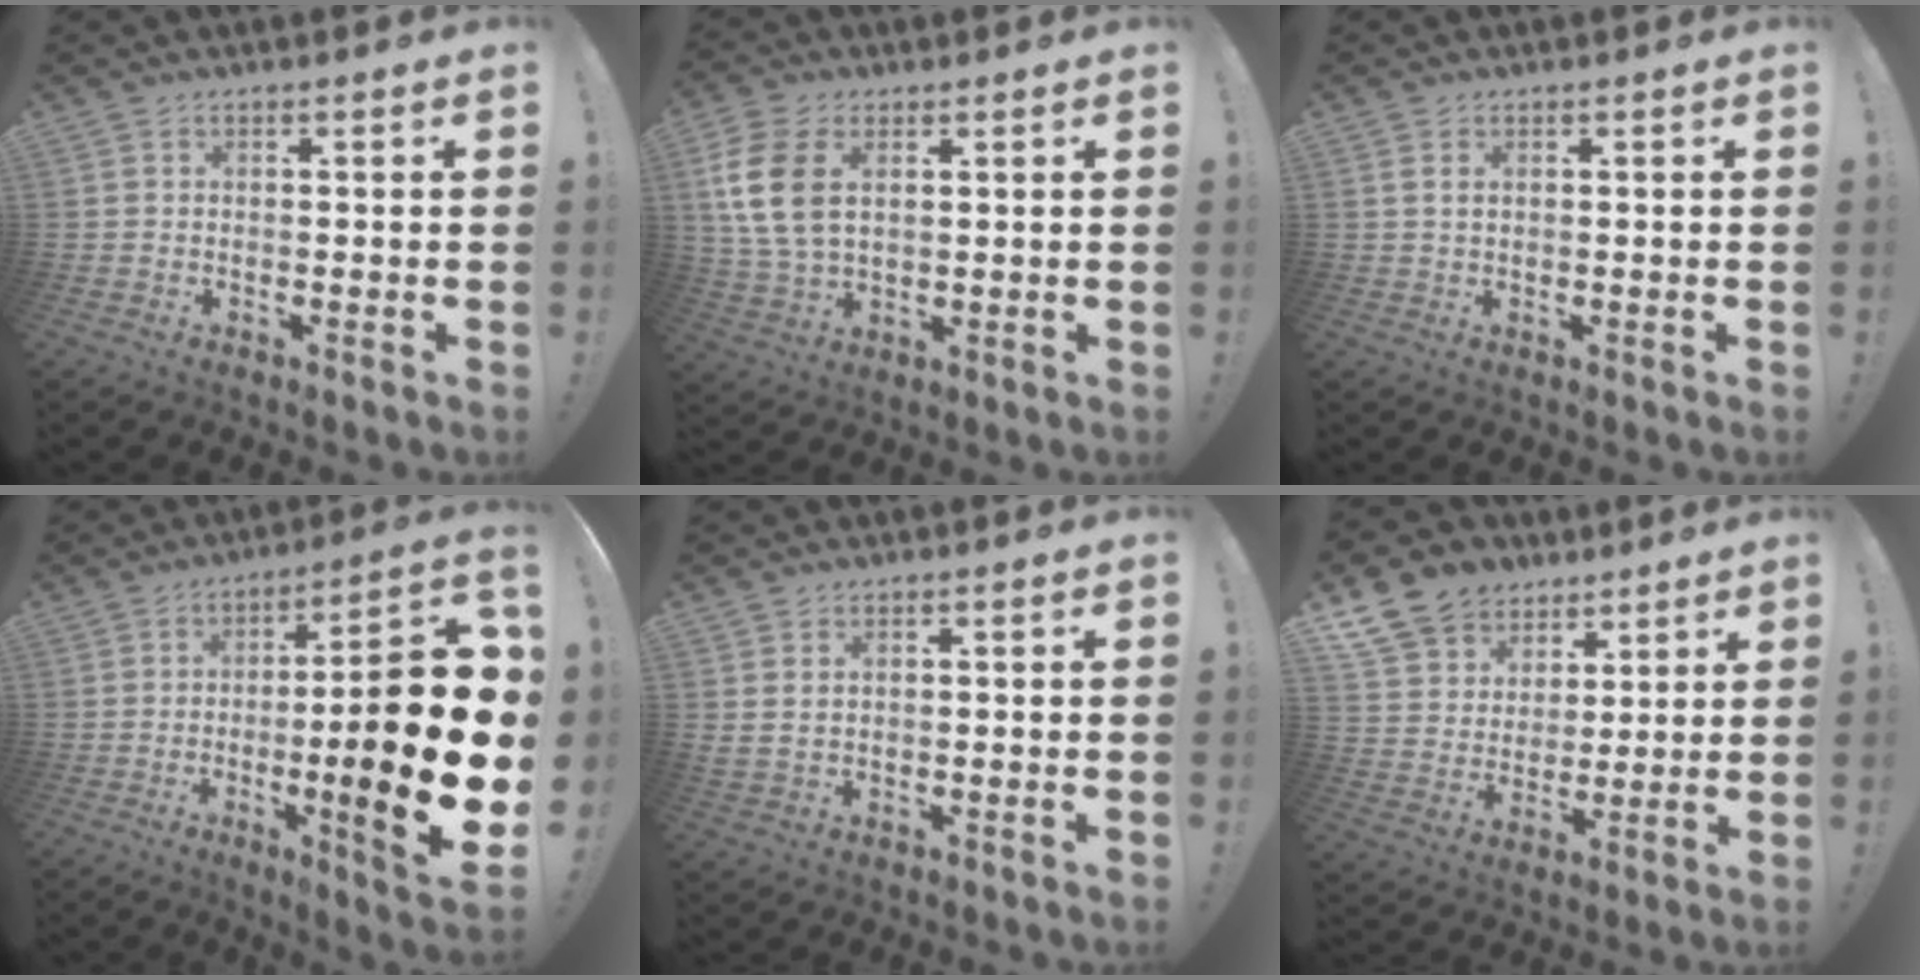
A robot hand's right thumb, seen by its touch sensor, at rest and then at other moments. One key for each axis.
{"total": 12.3, "fx": 3.7, "fy": 7.5, "fz": 9.1, "tx": -0.196, "ty": 0.001, "tz": 0.070}
{"total": 1.7, "fx": 0.7, "fy": 1.0, "fz": 1.3, "tx": -0.025, "ty": 0.002, "tz": 0.012}
{"total": 24.1, "fx": -3.6, "fy": 4.9, "fz": 23.3, "tx": -0.343, "ty": 0.013, "tz": -0.054}
{"total": 2.2, "fx": 0.9, "fy": 1.2, "fz": 1.6, "tx": -0.033, "ty": 0.004, "tz": 0.016}
{"total": 12.8, "fx": 8.0, "fy": 9.3, "fz": 3.3, "tx": -0.062, "ty": -0.052, "tz": 0.159}